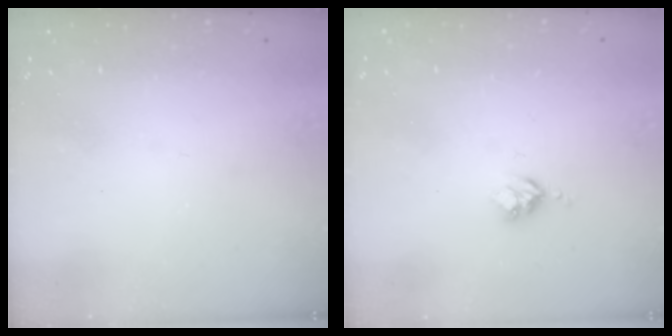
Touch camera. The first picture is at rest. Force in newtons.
{"total": 3.4, "press": 3.4, "slide": 0.4}